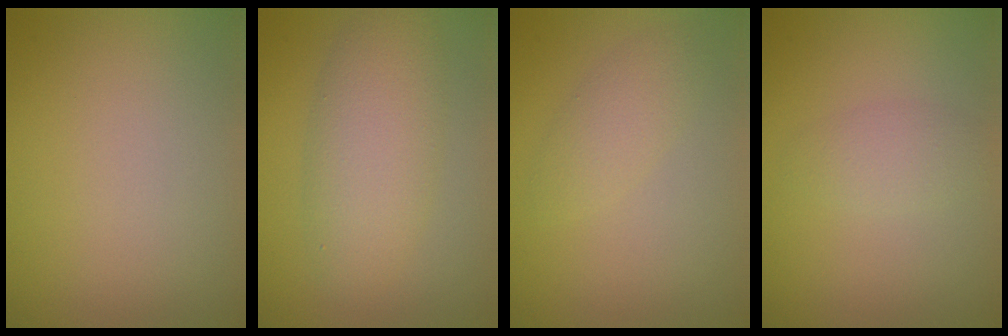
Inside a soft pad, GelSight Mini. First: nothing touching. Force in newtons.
{"total": 5.3, "press": 5.3, "slide": 0.2}
{"total": 2.1, "press": 2.1, "slide": 0.1}
{"total": 1.8, "press": 1.8, "slide": 0.1}